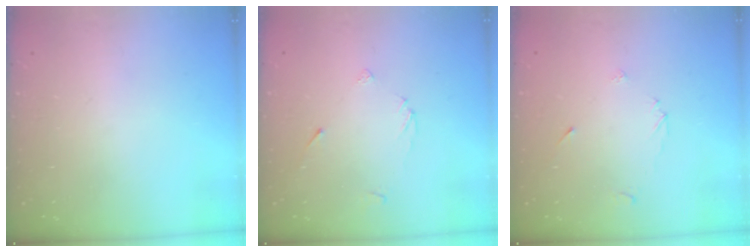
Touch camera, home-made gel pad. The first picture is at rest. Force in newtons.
{"total": 3.6, "press": 3.6, "slide": 0.4}
{"total": 3.8, "press": 3.7, "slide": 0.4}